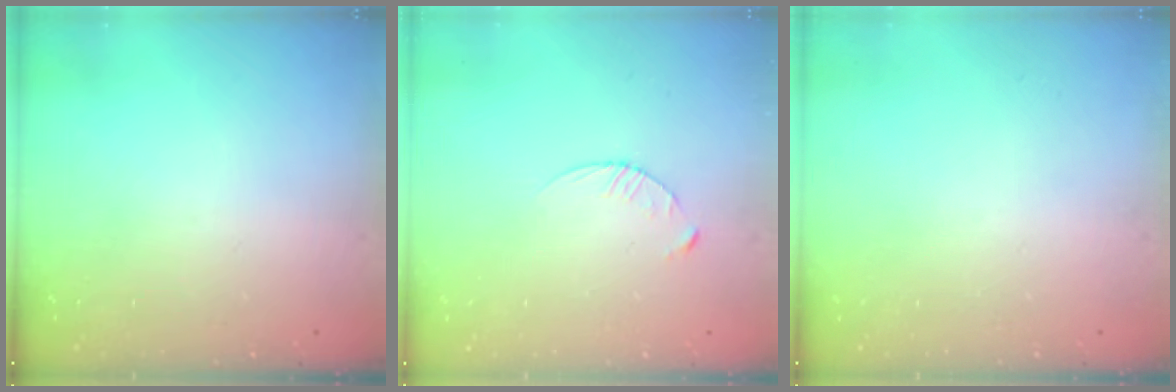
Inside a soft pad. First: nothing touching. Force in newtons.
{"total": 3.4, "press": 3.4, "slide": 0.4}
{"total": 0.0}